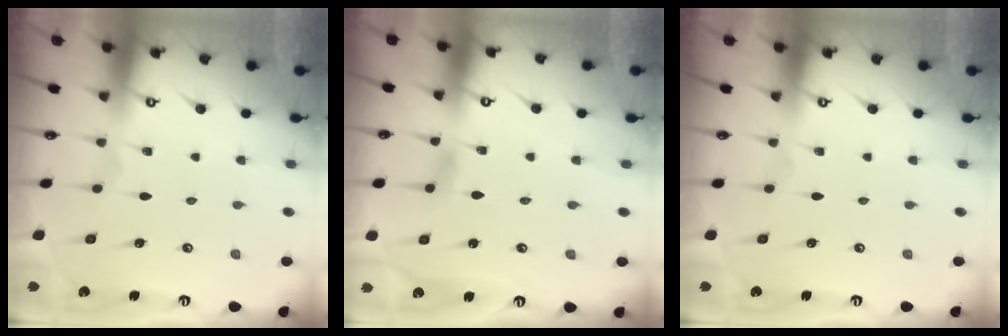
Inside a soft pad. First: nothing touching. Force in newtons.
{"total": 2.7, "press": 2.7, "slide": 0.4}
{"total": 0.0}